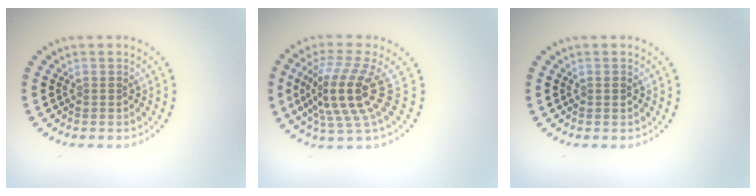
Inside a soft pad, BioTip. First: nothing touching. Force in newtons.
{"total": 5.2, "press": 4.1, "slide": 3.2}
{"total": 0.6, "press": 0.6, "slide": 0.2}